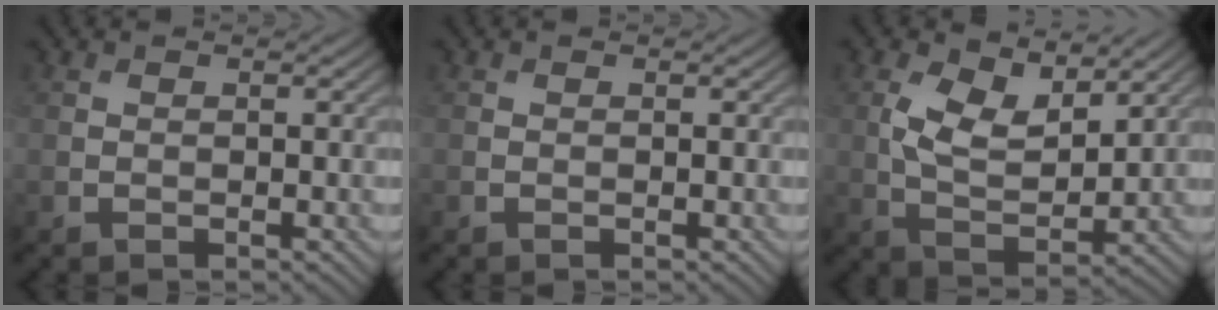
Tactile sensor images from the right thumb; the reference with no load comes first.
{"total": 0.0}
{"total": 7.8, "force": [3.4, 3.9, 5.9], "torque": [-0.119, -0.004, 0.062]}